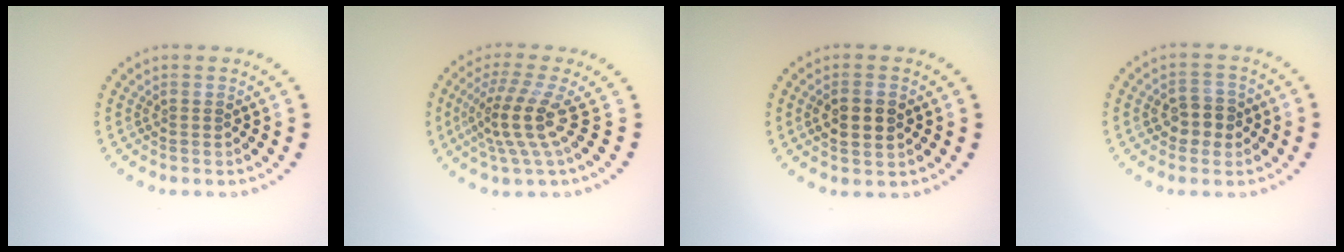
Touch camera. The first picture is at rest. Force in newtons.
{"total": 4.0, "press": 2.8, "slide": 2.9}
{"total": 2.8, "press": 2.8, "slide": 0.3}
{"total": 2.8, "press": 2.8, "slide": 0.4}